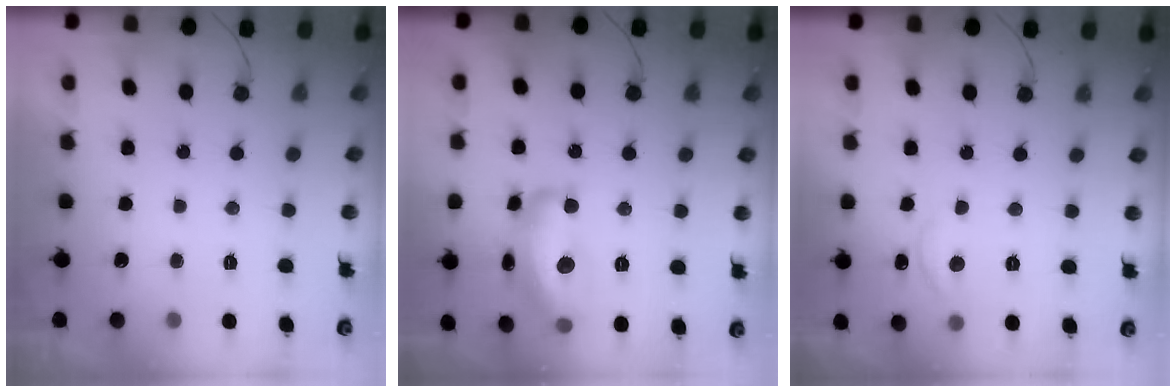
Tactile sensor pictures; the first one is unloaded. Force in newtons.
{"total": 16.7, "press": 16.7, "slide": 1.0}
{"total": 7.0, "press": 7.0, "slide": 0.7}